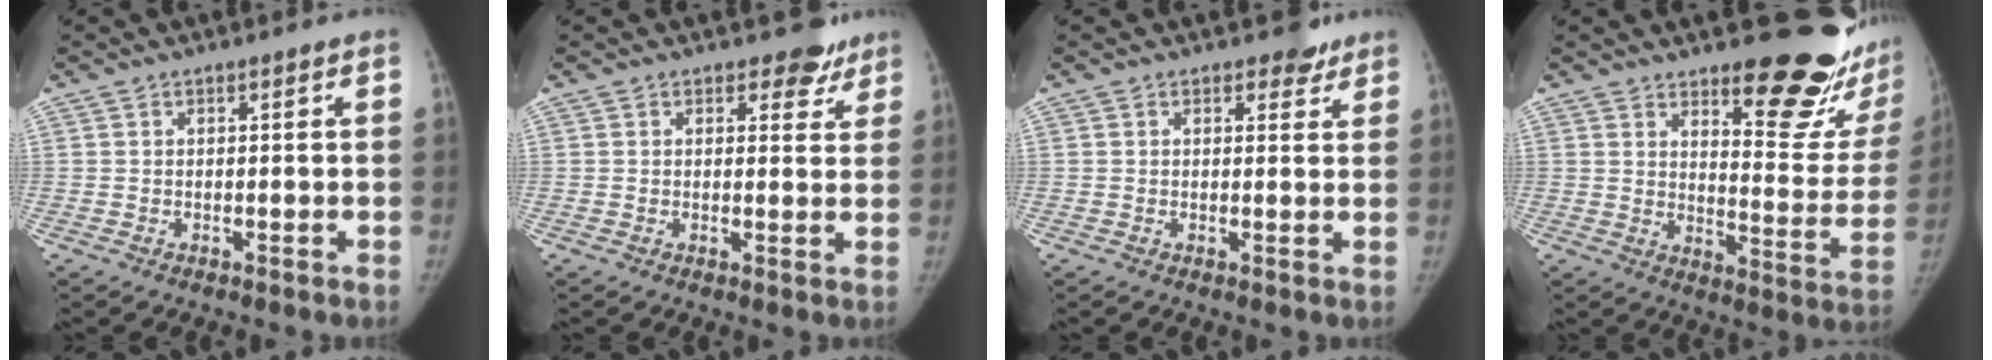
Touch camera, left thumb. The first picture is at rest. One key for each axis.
{"total": 4.2, "fx": 3.2, "fy": 2.5, "fz": 1.0, "tx": 0.020, "ty": -0.021, "tz": 0.032}
{"total": 2.7, "fx": 2.1, "fy": 1.6, "fz": 0.6, "tx": 0.017, "ty": -0.011, "tz": 0.021}
{"total": 19.8, "fx": 13.9, "fy": 6.2, "fz": 12.6, "tx": -0.123, "ty": -0.124, "tz": 0.183}